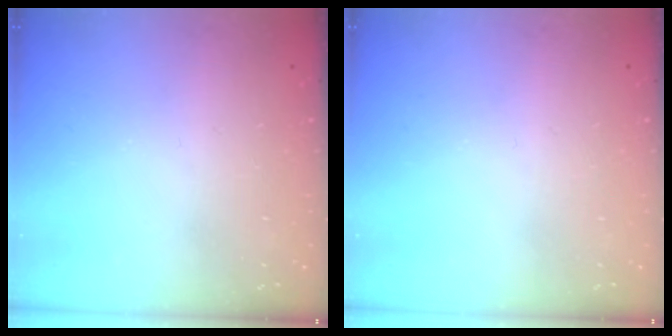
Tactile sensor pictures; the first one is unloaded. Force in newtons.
{"total": 0.0}